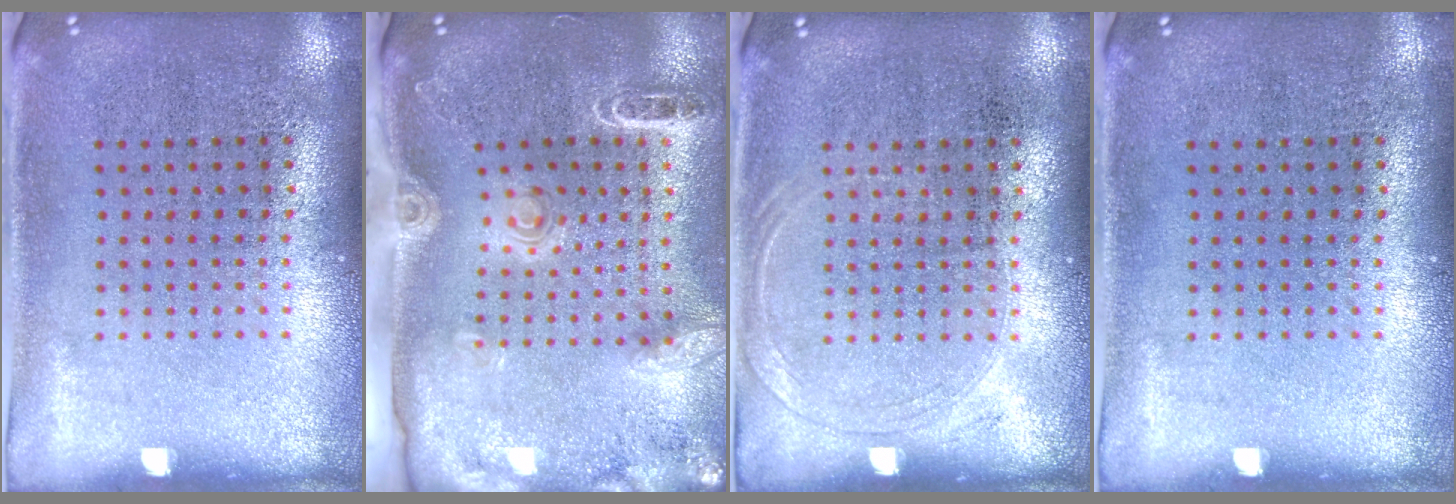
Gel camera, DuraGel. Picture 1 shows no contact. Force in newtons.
{"total": 2.0, "press": 1.8, "slide": 0.7}
{"total": 1.1, "press": 1.0, "slide": 0.3}
{"total": 0.0}